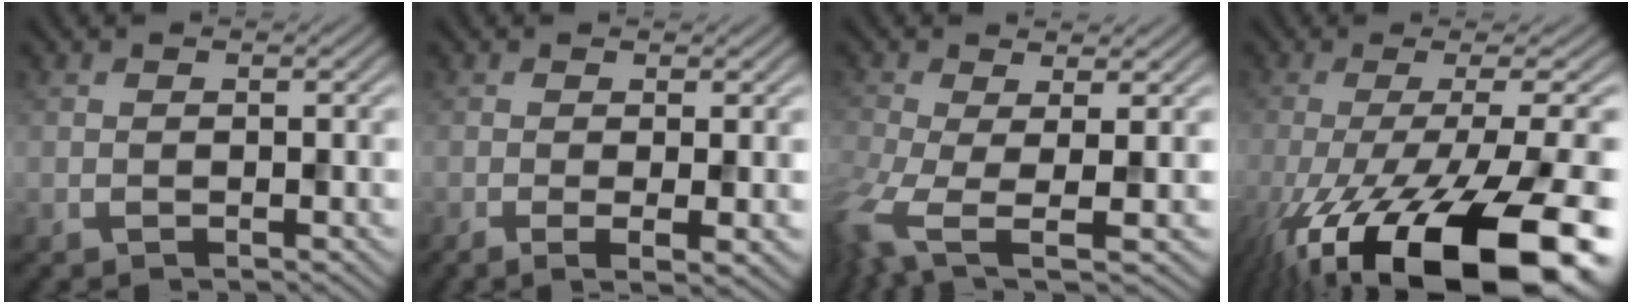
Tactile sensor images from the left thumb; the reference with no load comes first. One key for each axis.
{"total": 2.9, "fx": -0.7, "fy": 0.7, "fz": 2.8, "tx": -0.051, "ty": -0.006, "tz": -0.010}
{"total": 6.3, "fx": -2.4, "fy": 2.2, "fz": 5.4, "tx": -0.129, "ty": -0.026, "tz": -0.044}
{"total": 19.4, "fx": -10.0, "fy": 5.4, "fz": 15.8, "tx": -0.242, "ty": -0.027, "tz": -0.158}